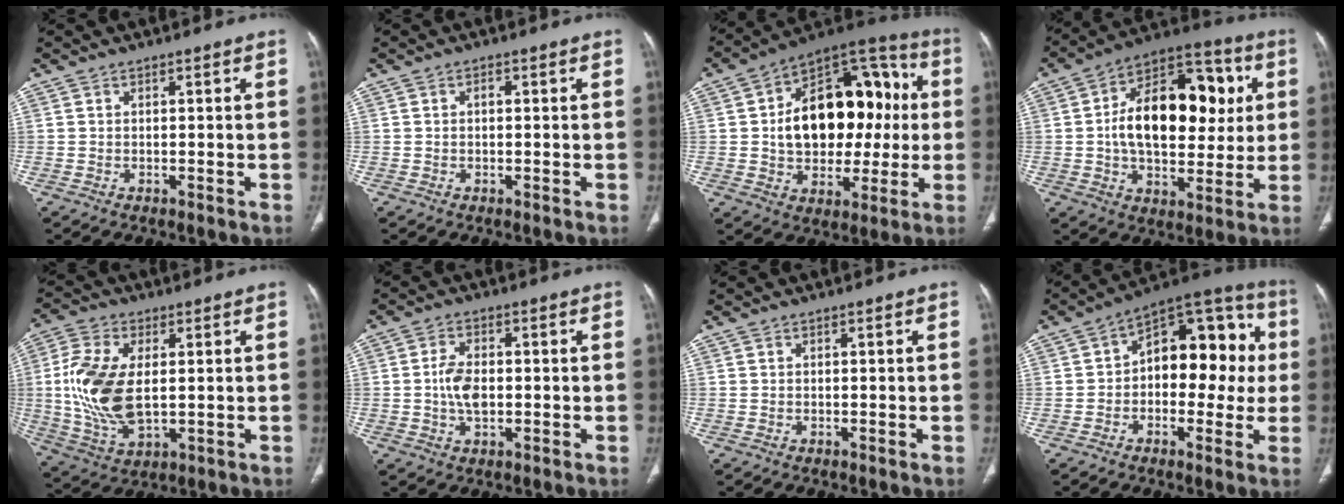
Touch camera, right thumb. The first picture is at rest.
{"total": 0.7, "force": [0.0, 0.5, 0.5], "torque": [-0.005, 0.003, -0.001]}
{"total": 24.8, "force": [2.0, 15.9, 19.0], "torque": [-0.250, 0.037, 0.038]}
{"total": 22.7, "force": [2.8, 13.7, 17.9], "torque": [-0.245, 0.018, 0.041]}
{"total": 14.7, "force": [0.9, 8.1, 12.2], "torque": [-0.260, -0.008, 0.024]}
{"total": 5.4, "force": [-0.4, 3.2, 4.4], "torque": [-0.083, 0.006, -0.009]}
{"total": 0.0}
{"total": 17.8, "force": [1.2, 10.7, 14.2], "torque": [-0.131, 0.045, 0.007]}